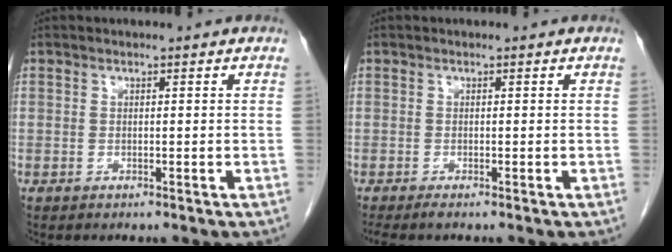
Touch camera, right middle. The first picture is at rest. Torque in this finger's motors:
{"motor_torque": [0.16, -0.25, 0.12, 0.02]}